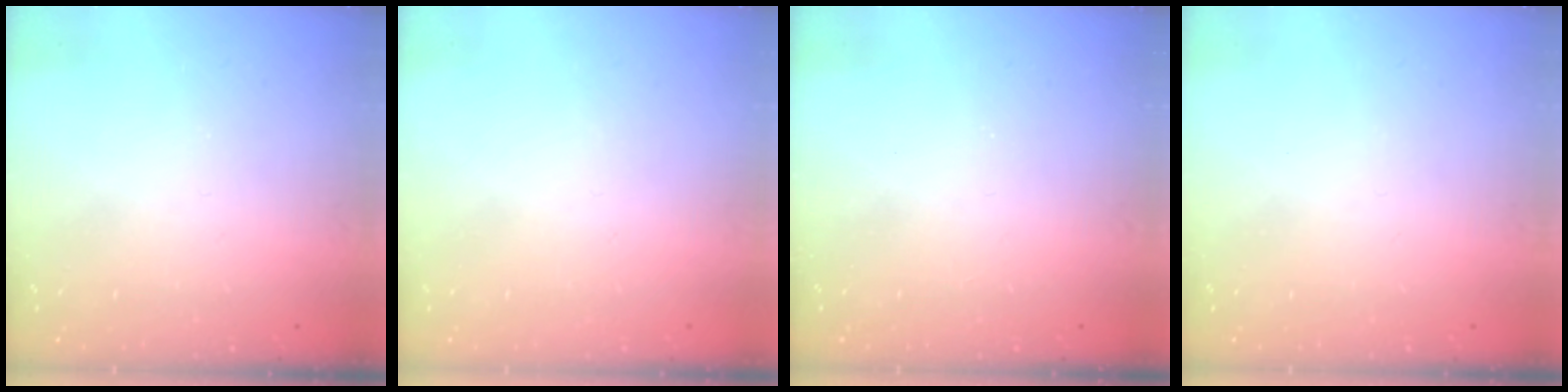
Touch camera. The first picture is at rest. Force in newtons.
{"total": 1.9, "press": 1.9, "slide": 0.2}
{"total": 1.6, "press": 1.6, "slide": 0.2}
{"total": 0.0}